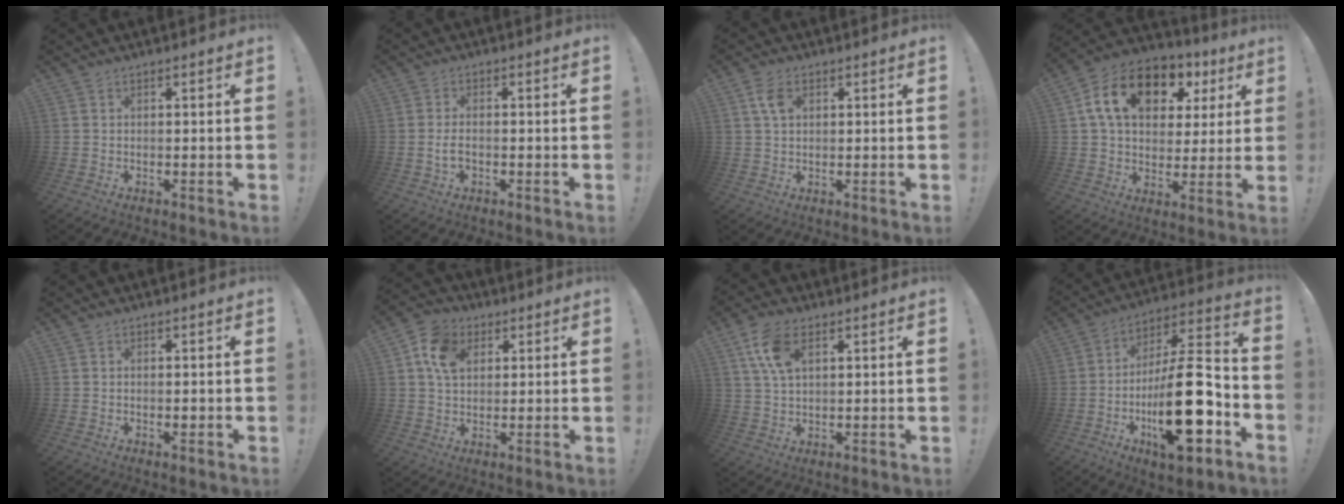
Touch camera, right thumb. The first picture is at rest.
{"total": 3.0, "force": [-0.8, 1.4, 2.5], "torque": [-0.041, 0.002, -0.015]}
{"total": 5.0, "force": [1.9, 3.2, 3.3], "torque": [-0.054, 0.001, 0.035]}
{"total": 17.9, "force": [7.6, 11.6, 11.2], "torque": [-0.183, -0.018, 0.138]}
{"total": 0.5, "force": [-0.1, 0.4, 0.3], "torque": [0.003, -0.001, -0.004]}
{"total": 9.8, "force": [3.7, 7.3, 5.5], "torque": [-0.089, 0.000, 0.072]}
{"total": 9.1, "force": [3.9, 4.9, 6.6], "torque": [-0.123, -0.005, 0.074]}
{"total": 24.8, "force": [-7.6, 8.8, 21.9], "torque": [-0.369, 0.041, -0.119]}